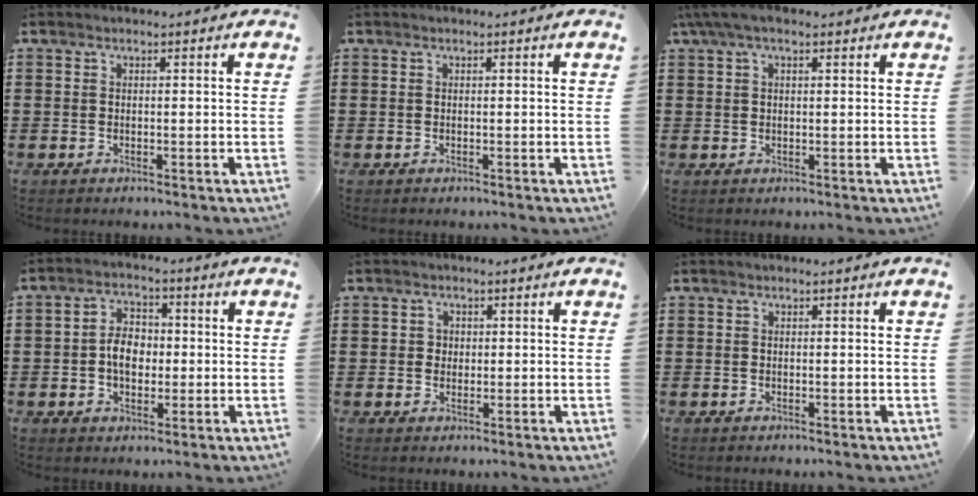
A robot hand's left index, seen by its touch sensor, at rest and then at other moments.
{"total": 0.0}
{"total": 3.3, "force": [1.5, 1.4, 2.6], "torque": [-0.054, 0.009, 0.026]}
{"total": 4.9, "force": [-0.6, 3.3, 3.6], "torque": [-0.066, 0.007, -0.015]}
{"total": 1.6, "force": [0.3, 1.5, 0.4], "torque": [-0.014, 0.007, 0.005]}
{"total": 0.0}